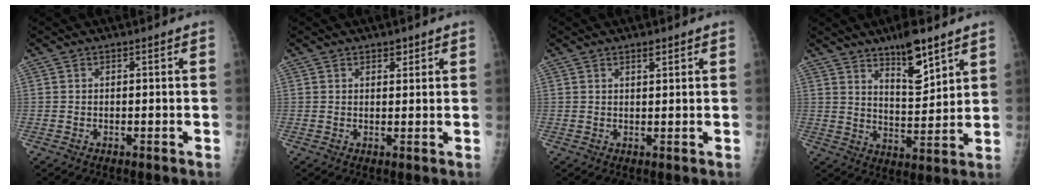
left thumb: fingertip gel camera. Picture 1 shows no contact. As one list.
[{"total": 1.8, "force": [1.3, 1.0, 0.8], "torque": [0.002, -0.007, 0.016]}, {"total": 1.7, "force": [1.2, 0.6, 1.0], "torque": [-0.009, -0.007, 0.019]}, {"total": 10.3, "force": [7.0, 3.3, 6.8], "torque": [-0.091, -0.052, 0.118]}]